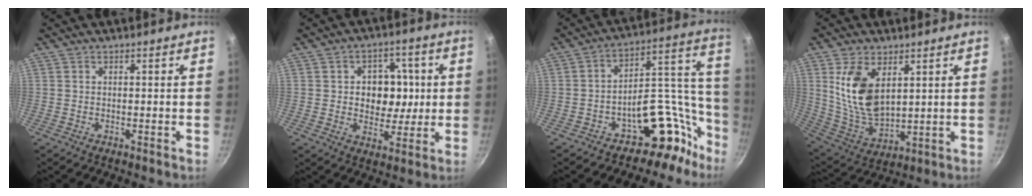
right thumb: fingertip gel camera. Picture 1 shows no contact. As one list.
[{"total": 10.3, "force": [0.9, 7.7, 6.8], "torque": [-0.039, 0.007, 0.016]}, {"total": 15.3, "force": [-9.7, 7.6, 9.0], "torque": [-0.054, 0.146, -0.147]}, {"total": 13.3, "force": [4.5, 7.3, 10.2], "torque": [-0.185, -0.026, 0.104]}]